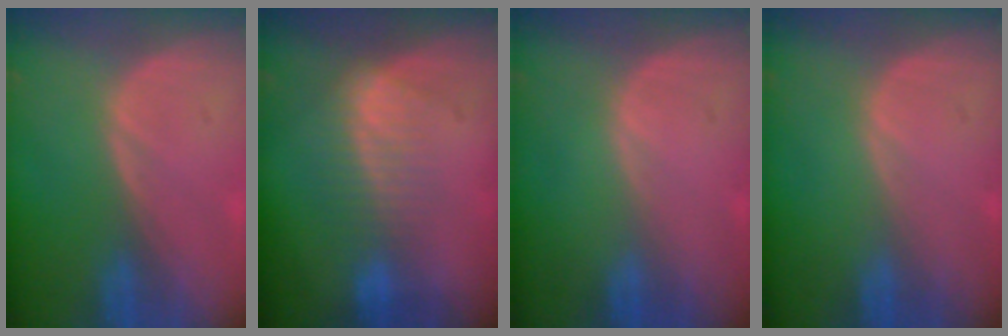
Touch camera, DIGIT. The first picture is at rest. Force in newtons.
{"total": 7.1, "press": 6.1, "slide": 3.7}
{"total": 0.0}
{"total": 0.0}